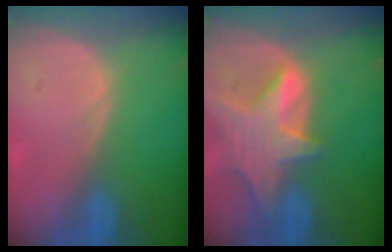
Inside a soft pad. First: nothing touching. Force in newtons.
{"total": 8.4, "press": 7.5, "slide": 3.7}